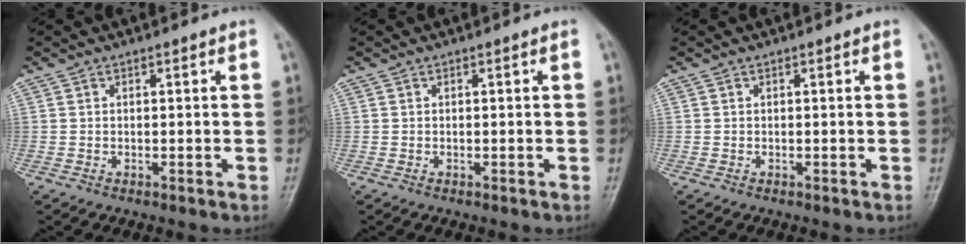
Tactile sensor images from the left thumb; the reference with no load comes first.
{"total": 0.0}
{"total": 0.0}